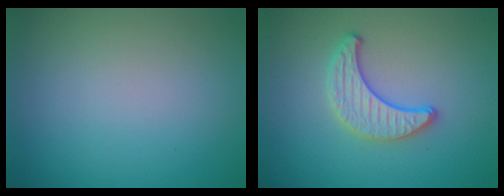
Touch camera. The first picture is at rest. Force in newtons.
{"total": 3.0, "press": 2.8, "slide": 0.9}